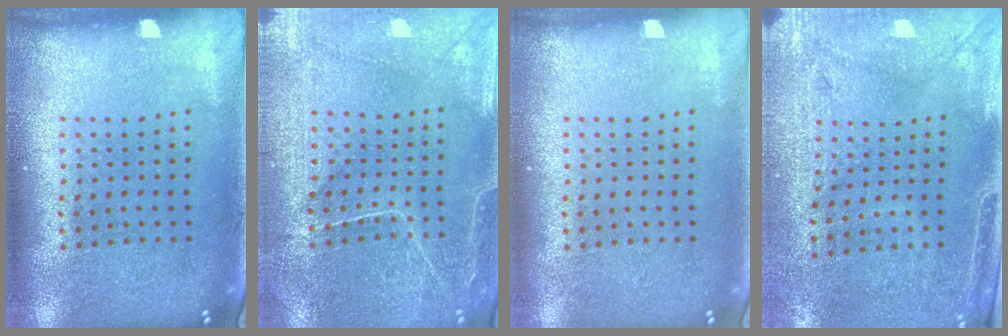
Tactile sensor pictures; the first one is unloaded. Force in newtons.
{"total": 0.7, "press": 0.5, "slide": 0.4}
{"total": 0.0}
{"total": 2.9, "press": 2.4, "slide": 1.5}